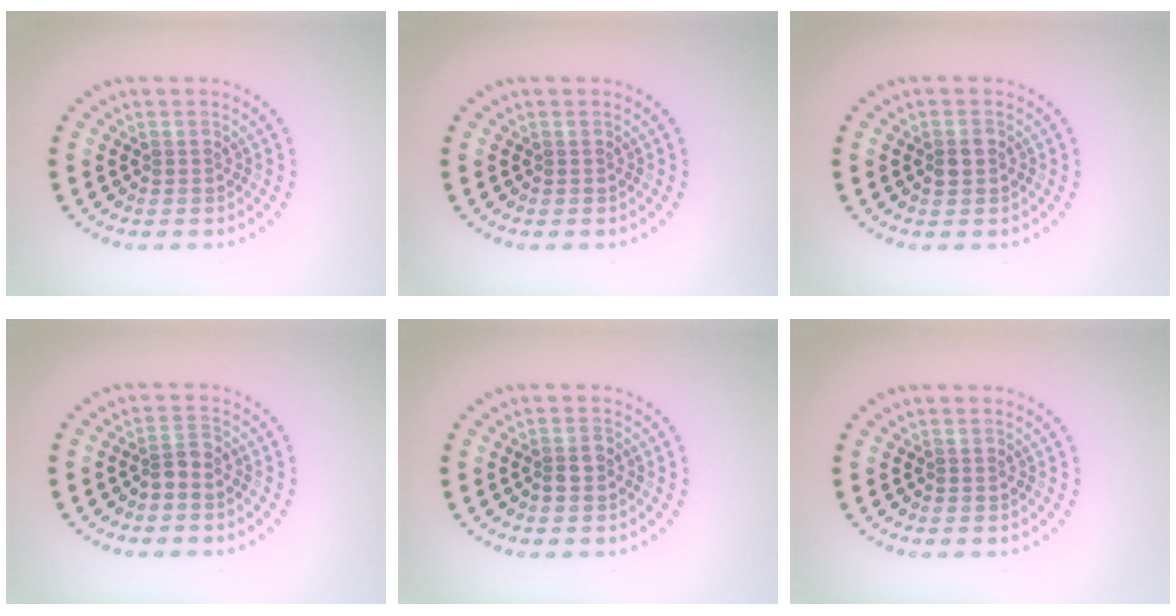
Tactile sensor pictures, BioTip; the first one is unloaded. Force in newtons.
{"total": 0.0}
{"total": 1.1, "press": 1.1, "slide": 0.1}
{"total": 1.7, "press": 1.3, "slide": 1.1}
{"total": 1.3, "press": 1.2, "slide": 0.6}
{"total": 0.0}